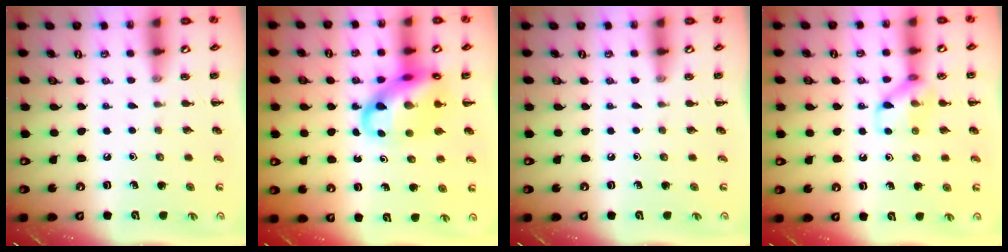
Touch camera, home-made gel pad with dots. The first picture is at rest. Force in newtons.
{"total": 14.7, "press": 14.2, "slide": 3.8}
{"total": 0.0}
{"total": 9.3, "press": 9.3, "slide": 0.1}